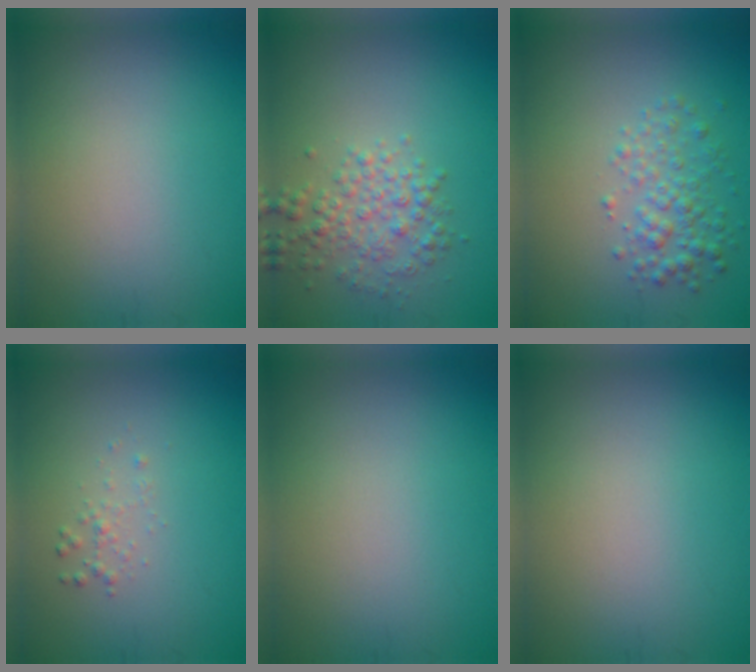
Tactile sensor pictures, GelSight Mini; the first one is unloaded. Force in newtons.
{"total": 3.2, "press": 3.2, "slide": 0.1}
{"total": 3.0, "press": 3.0, "slide": 0.1}
{"total": 0.9, "press": 0.9, "slide": 0.0}
{"total": 0.0}
{"total": 0.0}